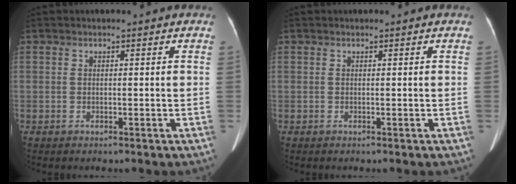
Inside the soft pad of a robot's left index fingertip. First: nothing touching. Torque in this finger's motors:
{"motor_torque": [0.02, 0.02, 0.00, 0.00]}